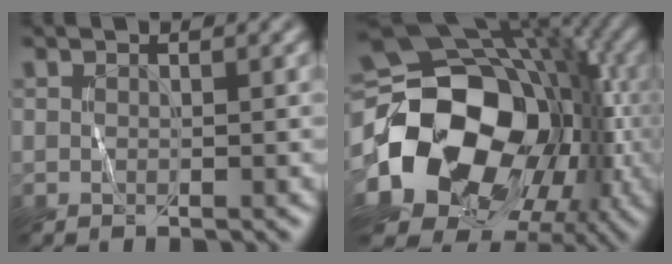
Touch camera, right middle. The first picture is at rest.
{"total": 19.4, "force": [-3.9, 14.9, 11.8], "torque": [-0.218, -0.027, -0.049]}